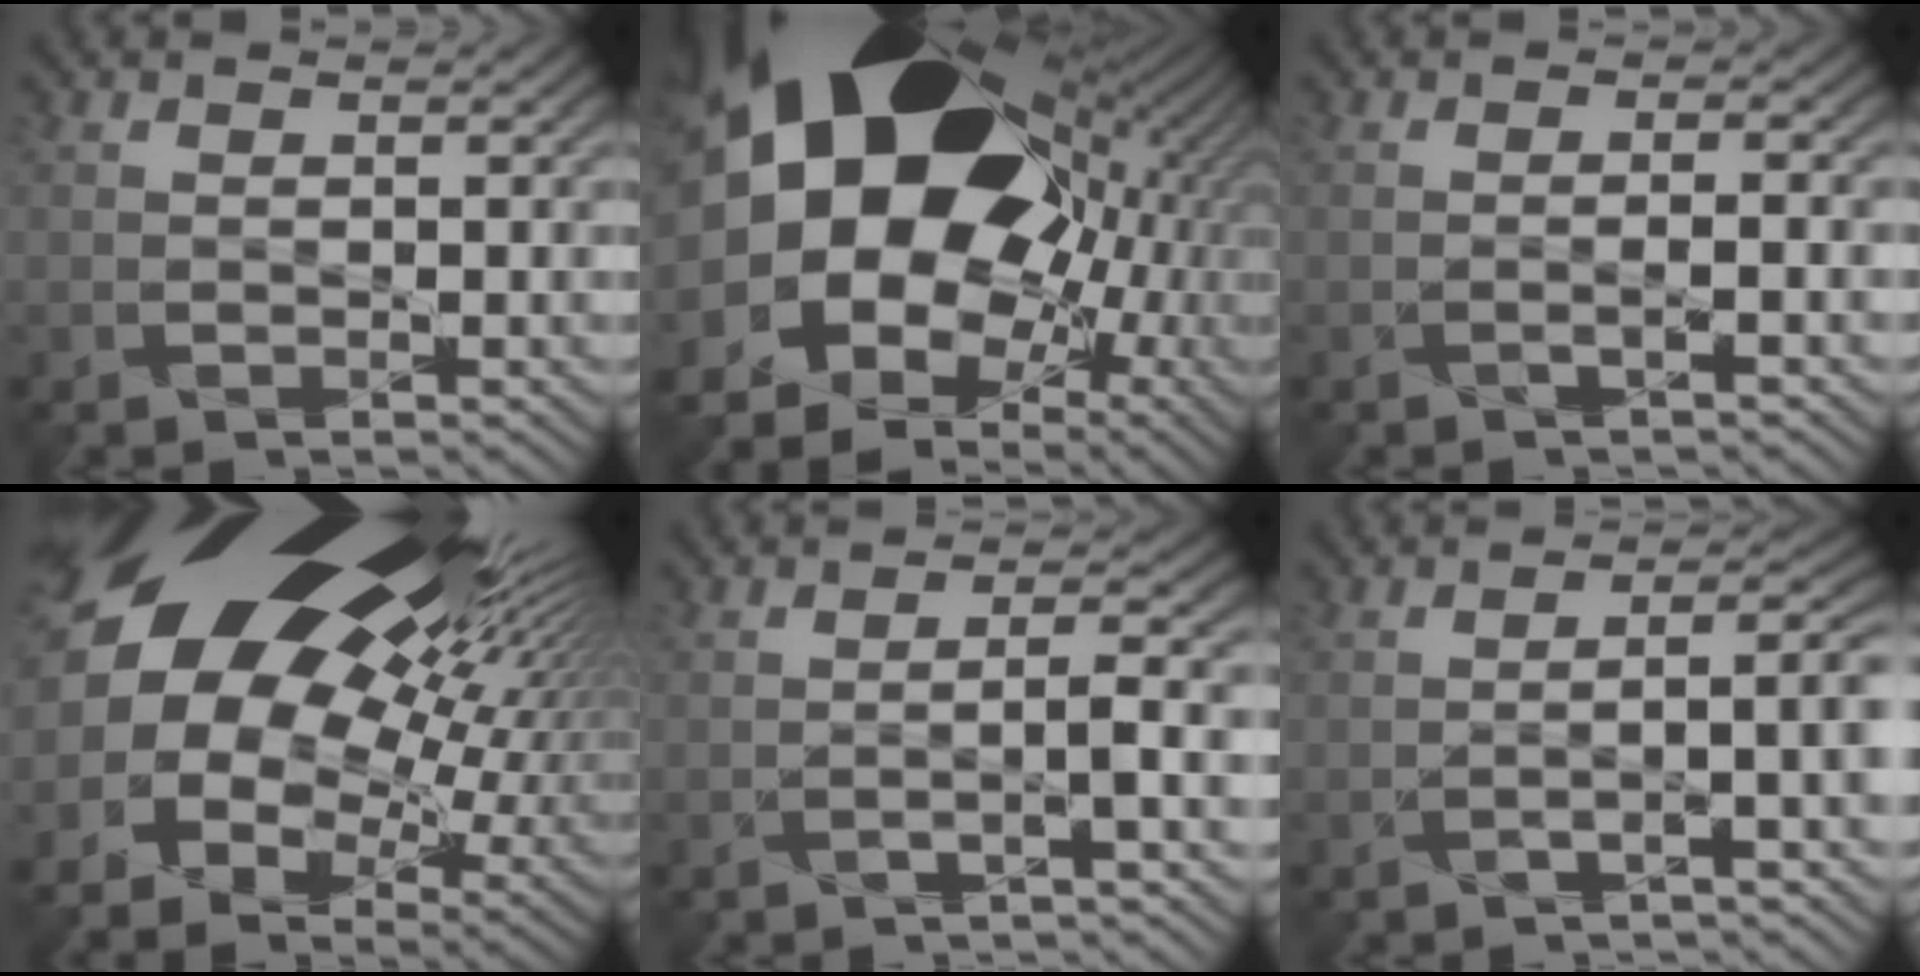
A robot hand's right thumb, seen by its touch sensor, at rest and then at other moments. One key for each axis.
{"total": 22.7, "fx": 4.6, "fy": 17.2, "fz": 14.1, "tx": -0.269, "ty": -0.024, "tz": 0.094}
{"total": 1.4, "fx": -0.6, "fy": 0.2, "fz": 1.2, "tx": -0.015, "ty": 0.009, "tz": -0.021}
{"total": 20.5, "fx": 7.3, "fy": 12.6, "fz": 14.4, "tx": -0.259, "ty": 0.008, "tz": 0.141}
{"total": 2.7, "fx": -1.1, "fy": 0.3, "fz": 2.4, "tx": -0.030, "ty": 0.010, "tz": -0.039}
{"total": 3.9, "fx": -1.3, "fy": 1.0, "fz": 3.5, "tx": -0.039, "ty": 0.012, "tz": -0.040}